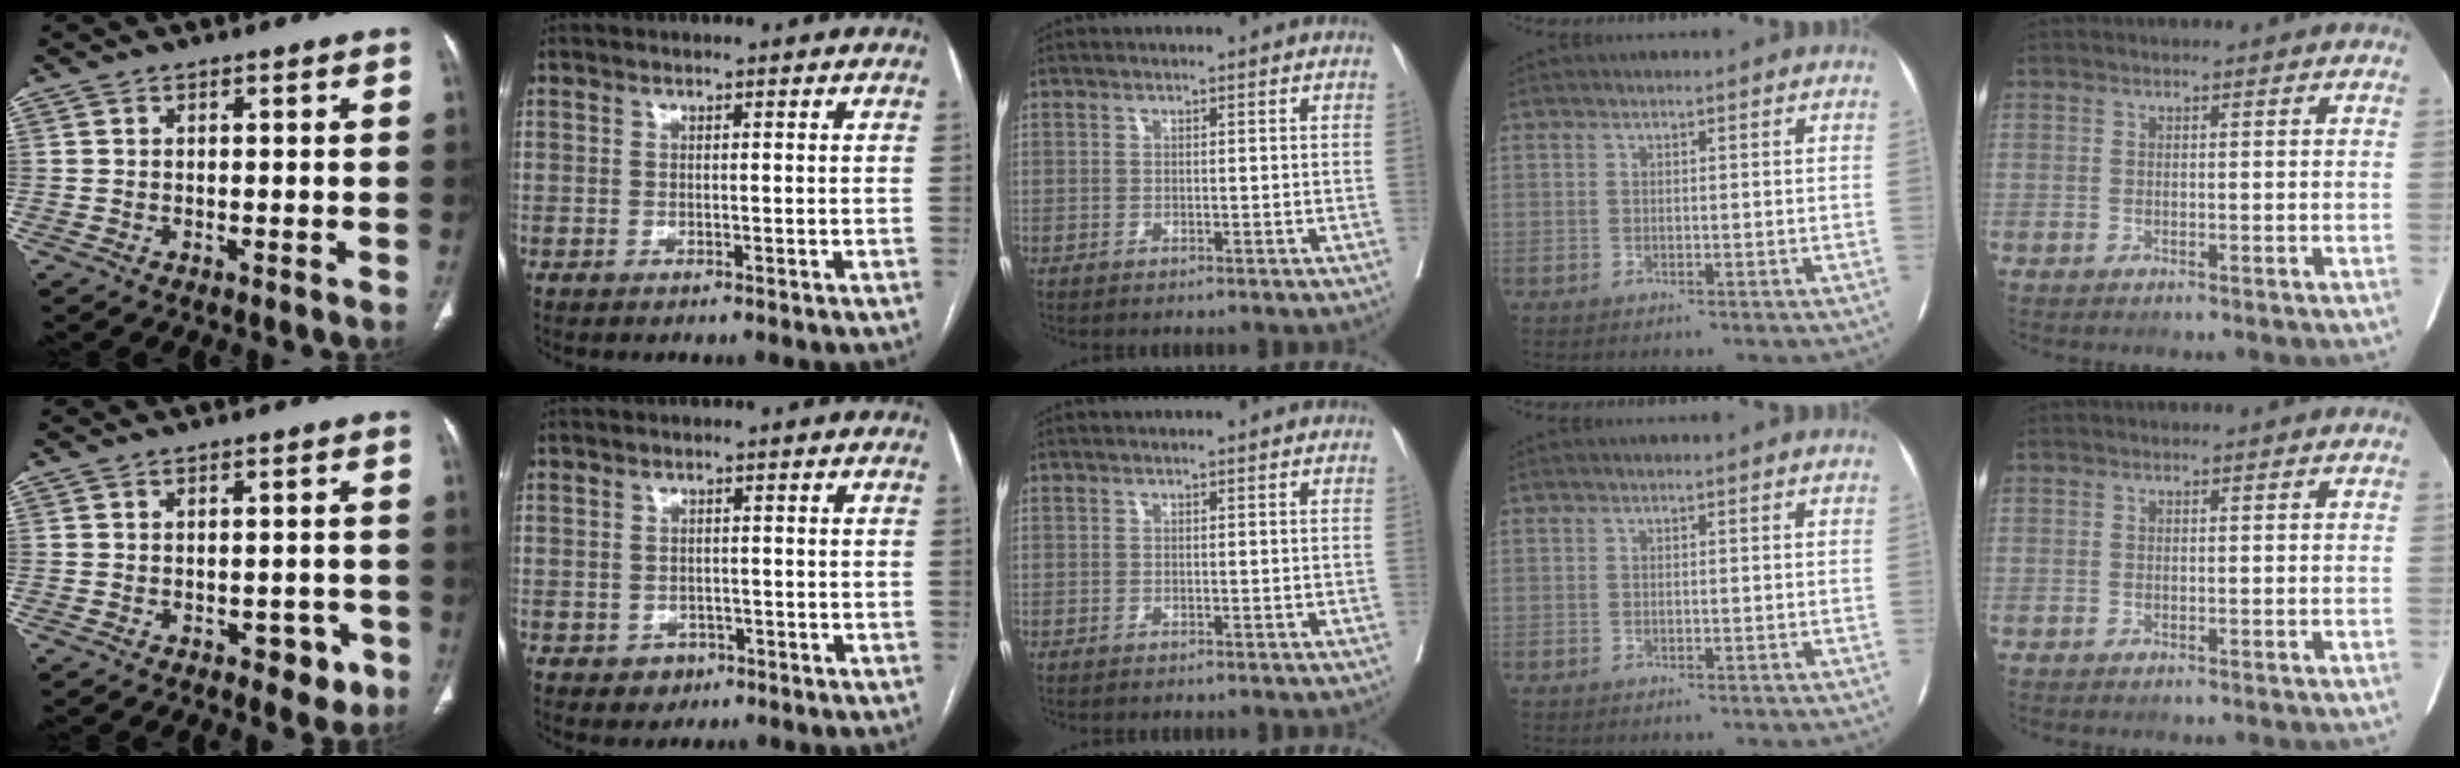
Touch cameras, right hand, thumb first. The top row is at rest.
{"thumb": {"total": 4.3, "force": [-2.2, 2.7, 2.7], "torque": [-0.011, 0.013, -0.024]}, "index": {"total": 2.8, "force": [-1.1, 2.5, 0.5], "torque": [0.002, 0.007, -0.009]}}